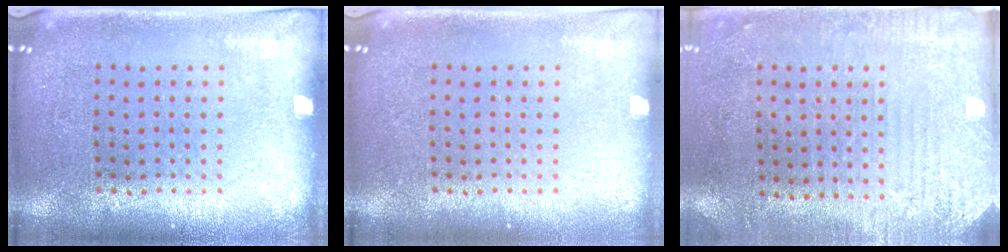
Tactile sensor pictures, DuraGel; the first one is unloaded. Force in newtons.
{"total": 0.0}
{"total": 2.8, "press": 2.4, "slide": 1.5}